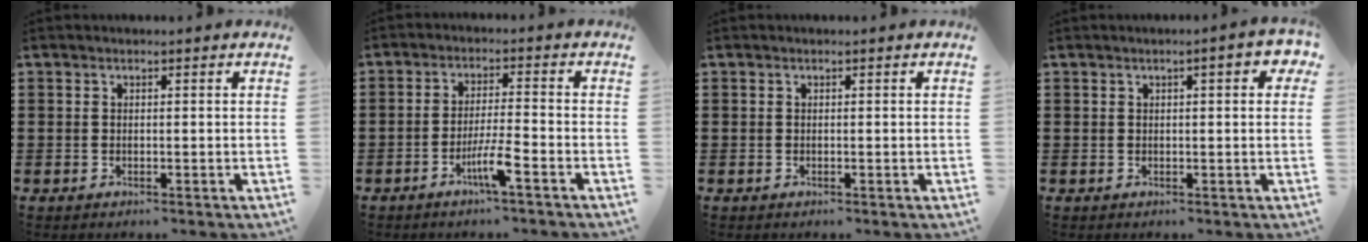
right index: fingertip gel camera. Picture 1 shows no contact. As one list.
[{"total": 4.9, "force": [-2.7, 0.0, 4.0], "torque": [-0.081, -0.011, -0.052]}, {"total": 0.0}, {"total": 2.9, "force": [1.0, 0.5, 2.7], "torque": [-0.037, -0.001, 0.011]}]